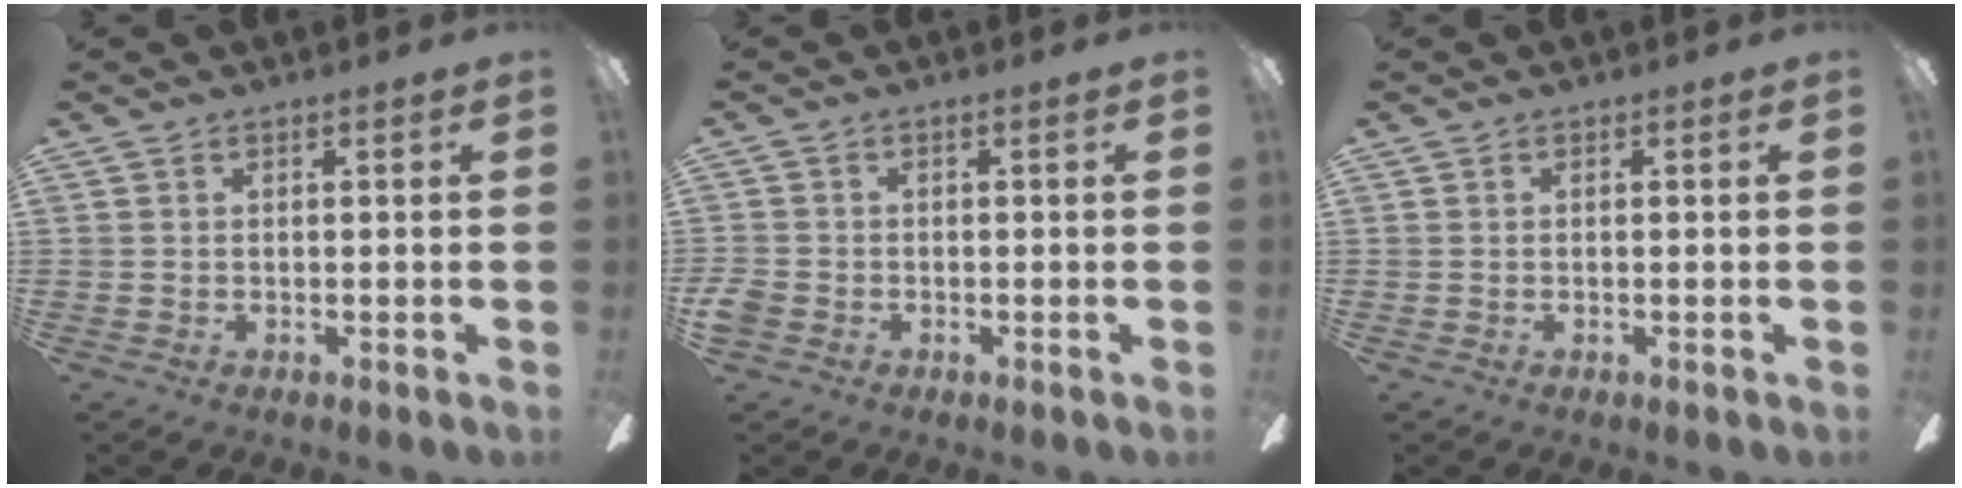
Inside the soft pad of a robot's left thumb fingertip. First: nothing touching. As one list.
[{"total": 2.4, "force": [-1.1, 1.7, 1.3], "torque": [-0.034, 0.000, -0.023]}, {"total": 0.0}]